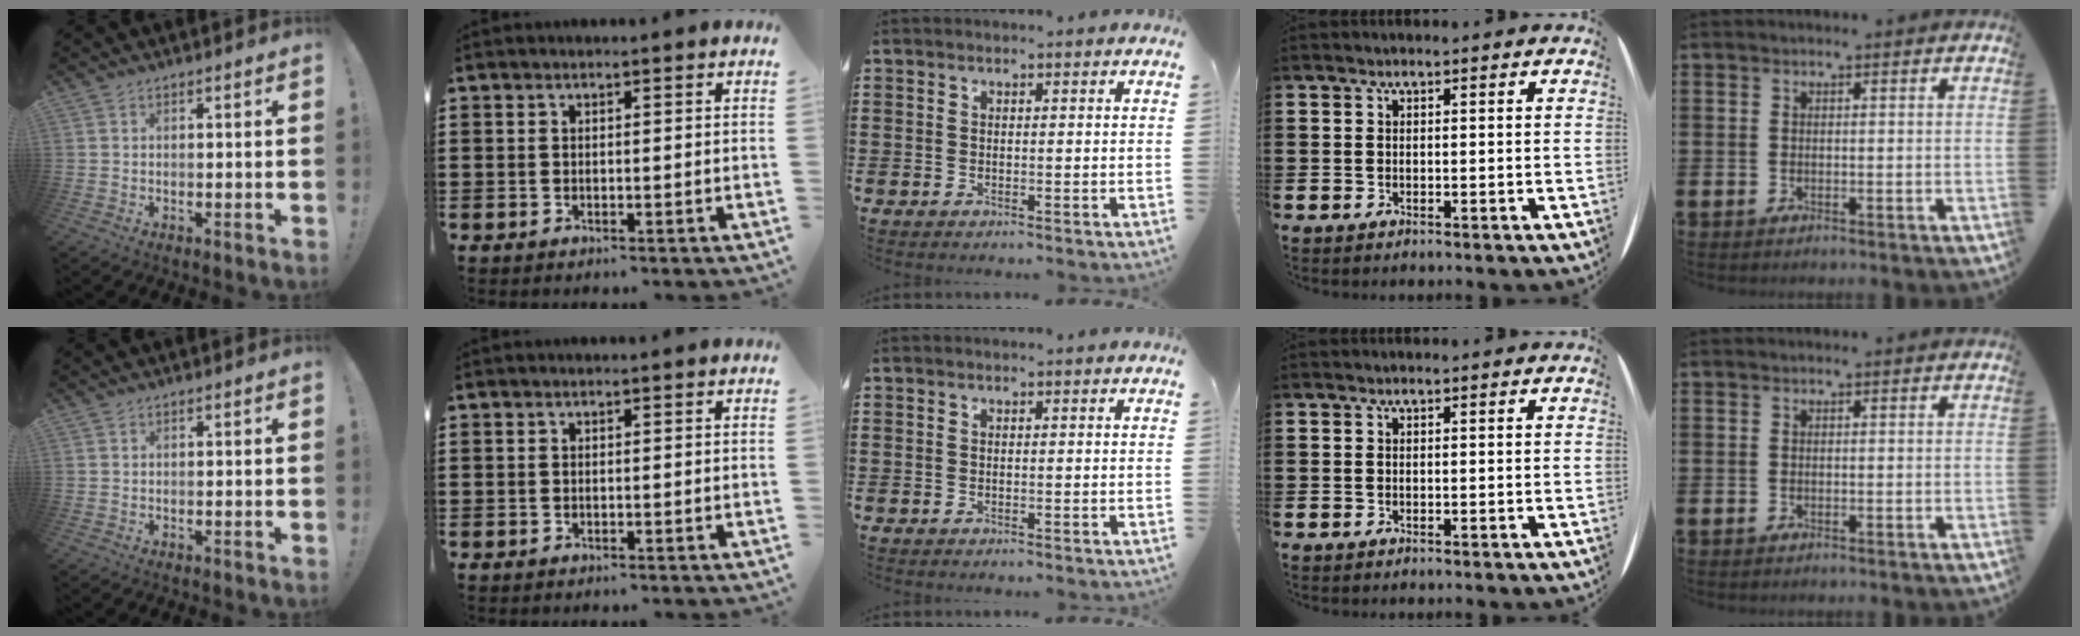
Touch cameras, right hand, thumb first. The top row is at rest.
{}